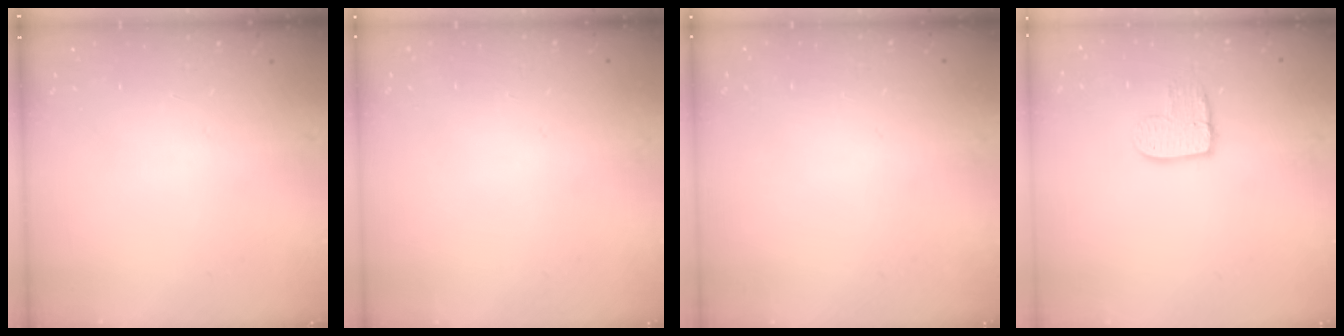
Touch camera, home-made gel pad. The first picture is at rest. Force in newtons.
{"total": 0.0}
{"total": 0.0}
{"total": 9.1, "press": 9.0, "slide": 0.7}